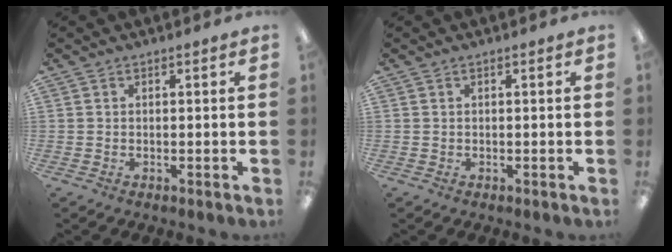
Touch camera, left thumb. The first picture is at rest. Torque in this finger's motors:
{"motor_torque": [-0.08, 0.08, -0.04, 0.19, 0.00]}